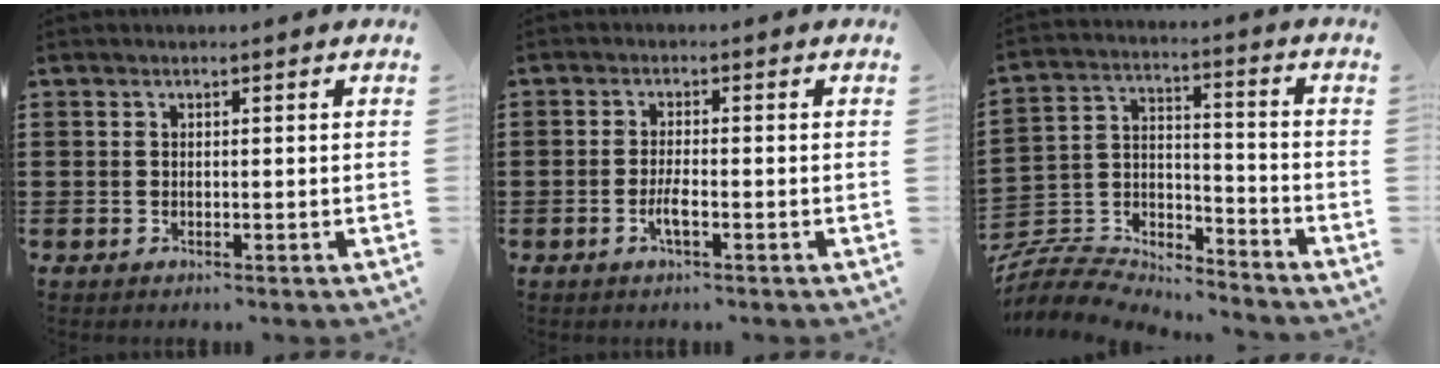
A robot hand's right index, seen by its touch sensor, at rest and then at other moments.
{"total": 2.7, "force": [-1.1, 0.4, 2.4], "torque": [-0.049, -0.003, -0.022]}
{"total": 7.5, "force": [-7.2, 1.6, 1.2], "torque": [-0.040, 0.001, -0.147]}